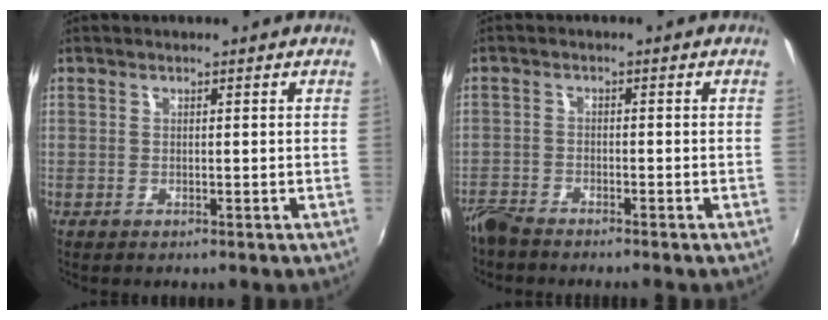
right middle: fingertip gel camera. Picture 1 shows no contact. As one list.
[{"total": 4.8, "force": [-4.4, 1.3, 1.4], "torque": [-0.044, -0.016, -0.087]}]